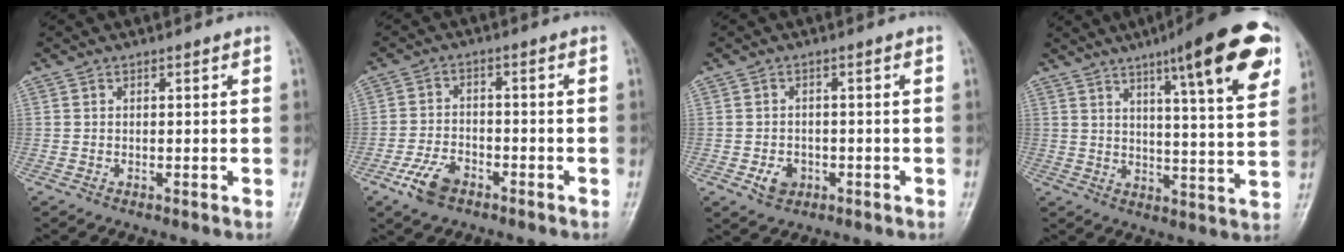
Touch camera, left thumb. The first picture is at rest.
{"total": 6.0, "force": [-3.7, 3.3, 3.4], "torque": [-0.066, 0.017, -0.069]}
{"total": 3.6, "force": [-1.3, 2.8, 1.8], "torque": [-0.021, 0.007, -0.017]}
{"total": 18.7, "force": [9.8, 3.2, 15.6], "torque": [-0.193, -0.031, 0.134]}